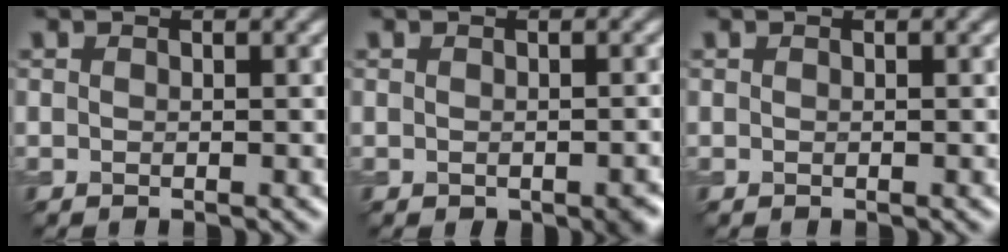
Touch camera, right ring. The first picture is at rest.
{"total": 1.6, "force": [-0.8, 0.8, 1.1], "torque": [-0.015, -0.004, -0.006]}
{"total": 0.0}